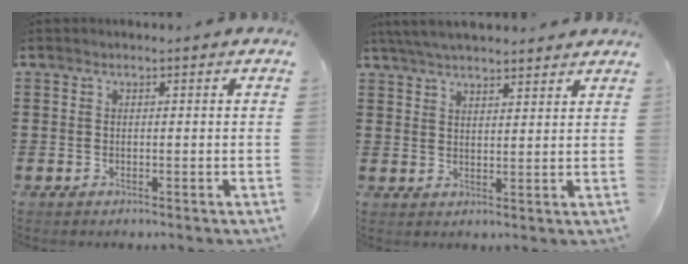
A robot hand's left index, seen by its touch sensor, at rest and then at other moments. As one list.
[{"total": 4.6, "force": [4.3, 0.2, 1.4], "torque": [-0.040, -0.007, 0.080]}]